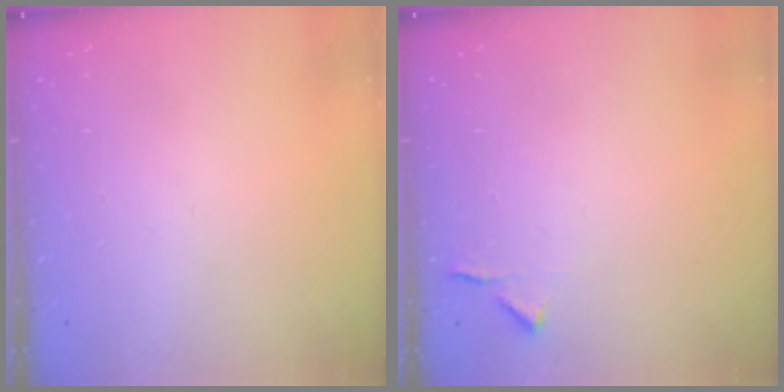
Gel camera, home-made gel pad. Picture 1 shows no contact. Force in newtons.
{"total": 4.2, "press": 4.1, "slide": 0.6}